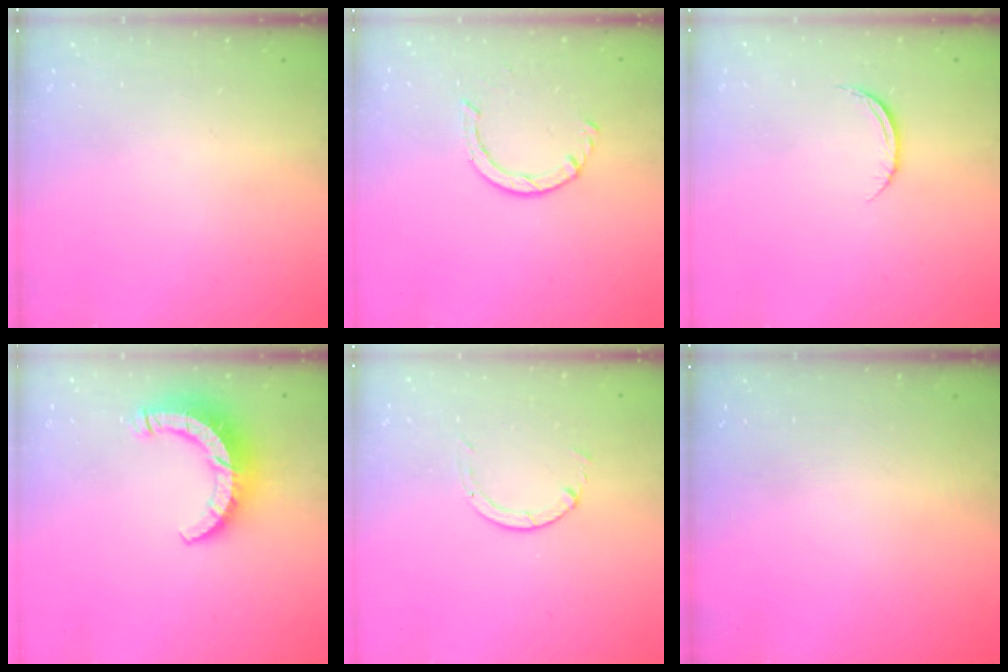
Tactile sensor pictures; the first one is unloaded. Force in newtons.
{"total": 2.2, "press": 2.2, "slide": 0.4}
{"total": 5.0, "press": 4.9, "slide": 0.6}
{"total": 9.6, "press": 9.6, "slide": 1.0}
{"total": 1.3, "press": 1.2, "slide": 0.3}
{"total": 0.0}